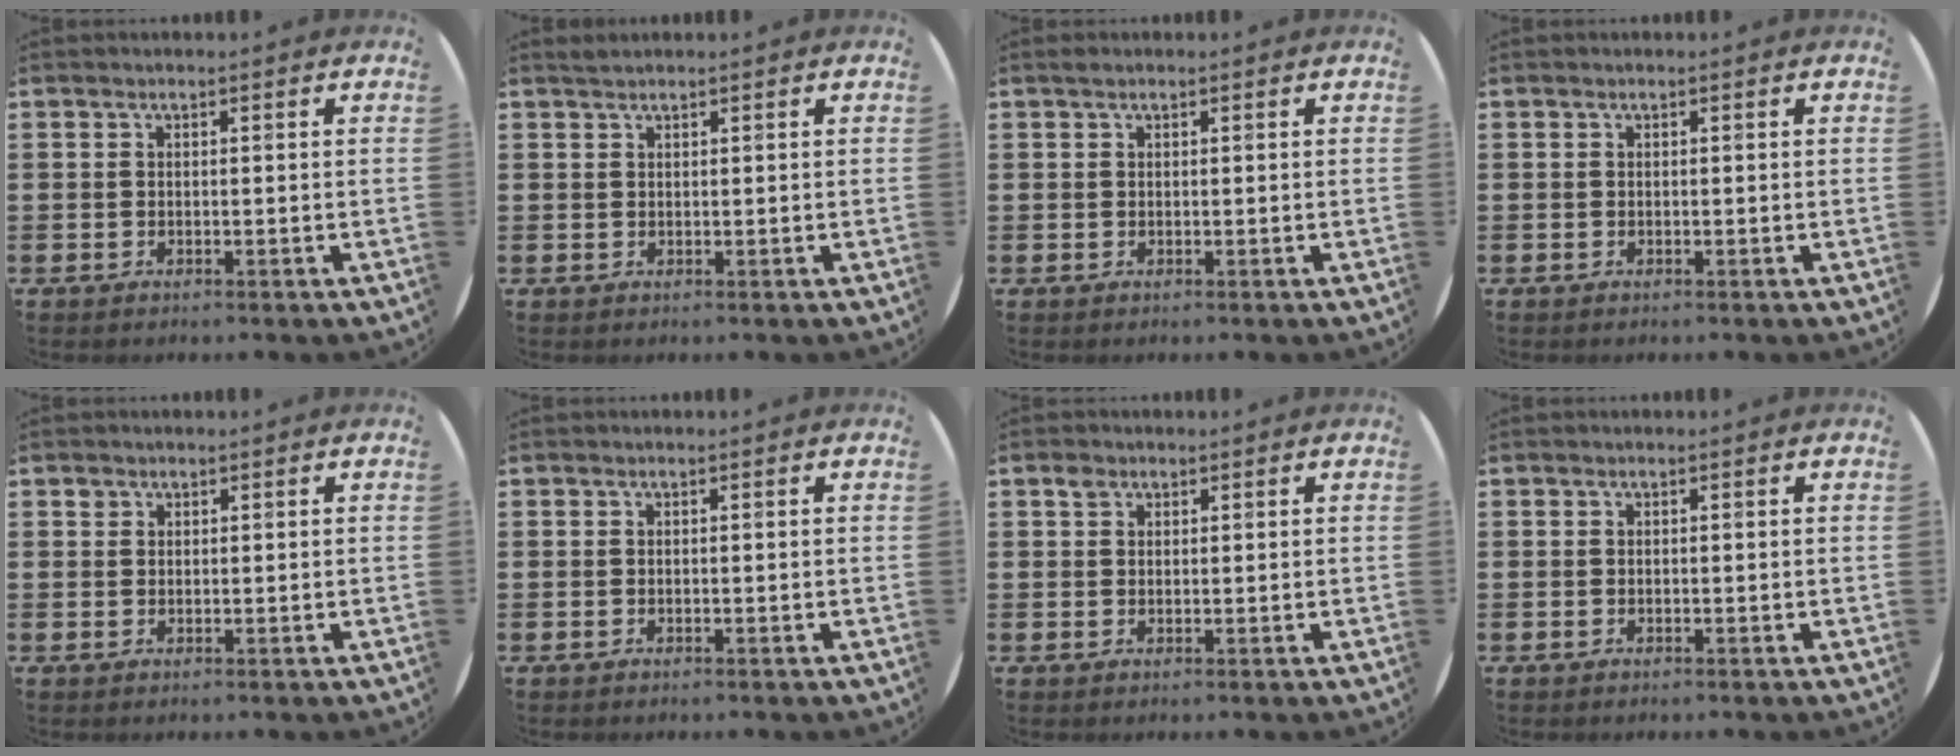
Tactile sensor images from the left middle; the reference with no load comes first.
{"total": 1.0, "force": [0.9, 0.3, 0.0], "torque": [0.007, -0.001, 0.017]}
{"total": 0.8, "force": [0.6, 0.5, 0.0], "torque": [0.006, 0.000, 0.010]}
{"total": 0.0}
{"total": 0.8, "force": [0.6, 0.5, 0.0], "torque": [0.007, 0.000, 0.010]}
{"total": 0.0}
{"total": 1.3, "force": [0.9, 0.8, 0.3], "torque": [0.009, -0.002, 0.014]}
{"total": 0.0}